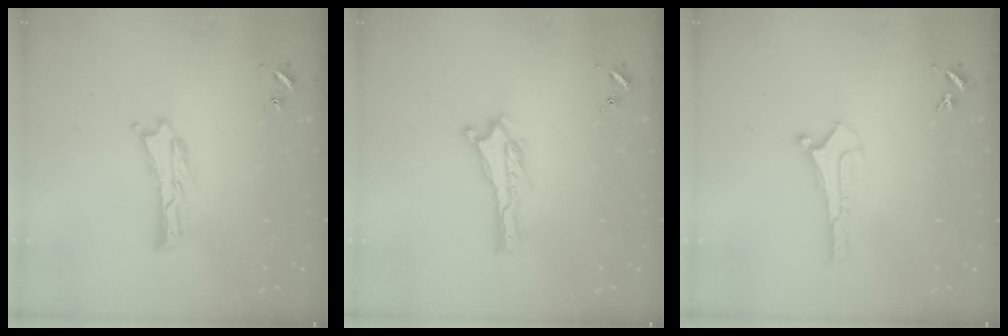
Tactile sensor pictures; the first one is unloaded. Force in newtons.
{"total": 0.0}
{"total": 0.0}